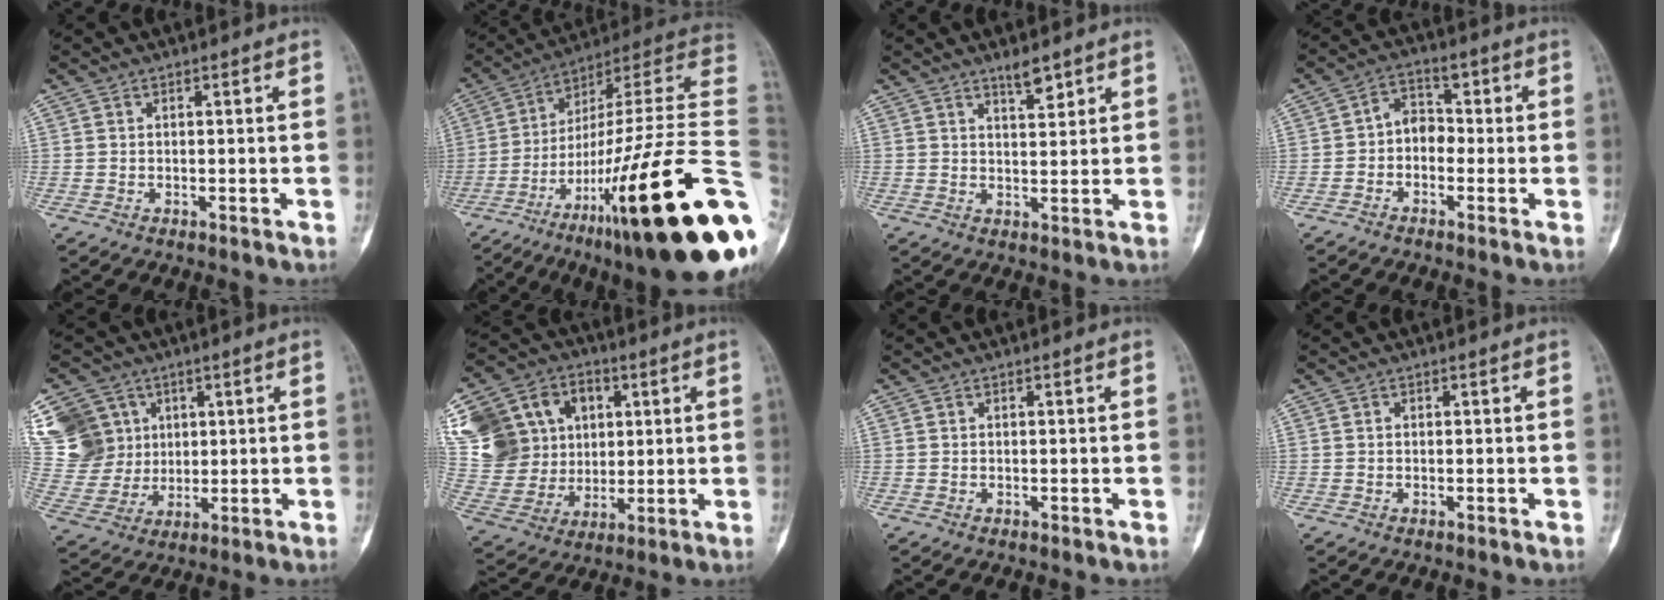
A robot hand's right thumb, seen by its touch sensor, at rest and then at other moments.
{"total": 35.3, "force": [-10.2, 6.9, 33.1], "torque": [-0.404, 0.074, -0.161]}
{"total": 3.3, "force": [2.5, 0.9, 2.0], "torque": [-0.024, -0.020, 0.041]}
{"total": 5.1, "force": [-1.0, 4.0, 3.0], "torque": [-0.022, 0.022, -0.034]}
{"total": 17.2, "force": [6.9, 14.5, 6.2], "torque": [-0.116, 0.009, 0.152]}
{"total": 26.3, "force": [8.2, 21.1, 13.4], "torque": [-0.282, 0.050, 0.172]}
{"total": 0.0}
{"total": 0.0}